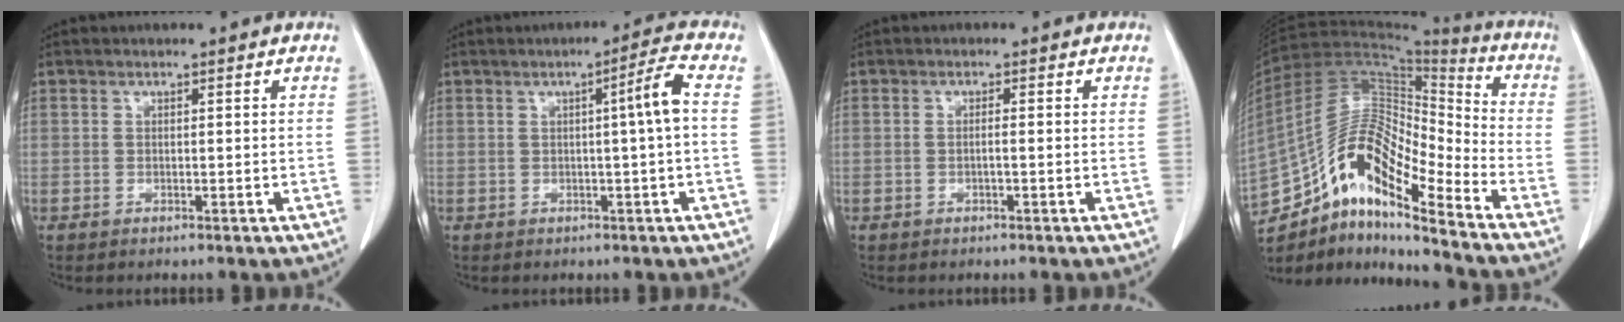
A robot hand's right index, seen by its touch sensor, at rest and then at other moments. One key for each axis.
{"total": 4.5, "fx": 0.2, "fy": -0.8, "fz": 4.4, "tx": -0.067, "ty": 0.005, "tz": 0.003}
{"total": 0.8, "fx": -0.1, "fy": 0.0, "fz": 0.8, "tx": -0.012, "ty": 0.003, "tz": 0.001}
{"total": 17.2, "fx": -11.4, "fy": 3.9, "fz": 12.3, "tx": -0.227, "ty": 0.038, "tz": -0.197}